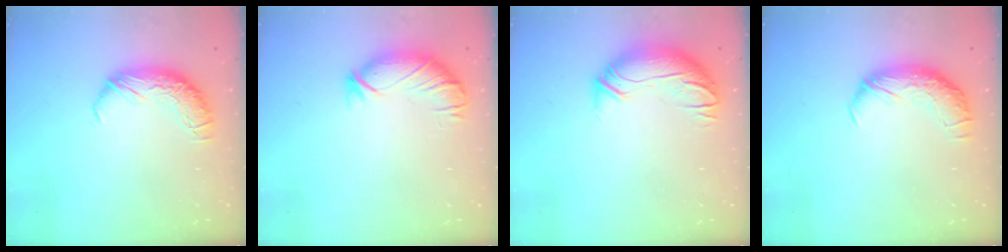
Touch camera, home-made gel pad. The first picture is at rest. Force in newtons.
{"total": 3.4, "press": 3.0, "slide": 1.5}
{"total": 3.0, "press": 1.0, "slide": 2.8}
{"total": 2.4, "press": 1.1, "slide": 2.2}